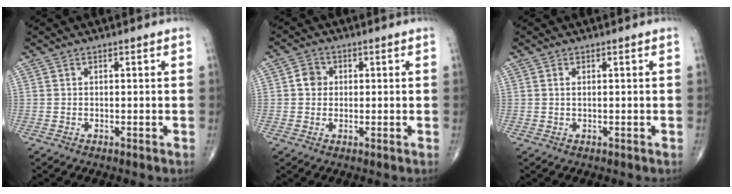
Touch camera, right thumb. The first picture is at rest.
{"total": 3.1, "force": [0.4, 2.8, 1.3], "torque": [-0.007, 0.004, 0.000]}
{"total": 0.7, "force": [0.3, 0.3, 0.6], "torque": [-0.017, 0.003, 0.006]}